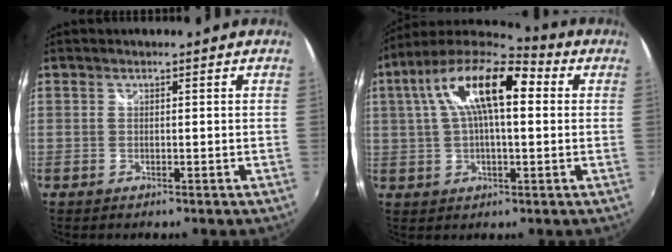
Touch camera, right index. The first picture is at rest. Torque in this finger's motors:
{"motor_torque": [0.65, 0.07, 0.80, 0.21]}